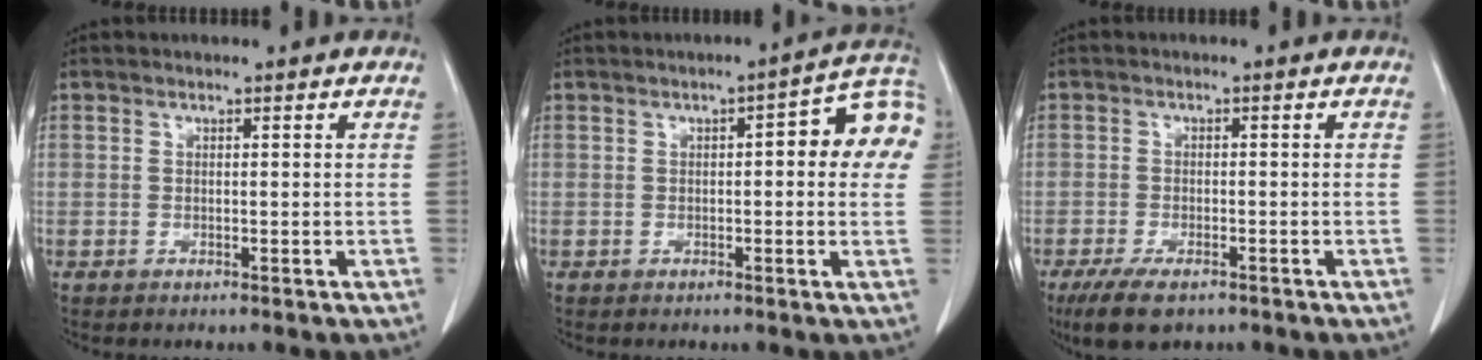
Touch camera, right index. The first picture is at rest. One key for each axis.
{"total": 9.3, "fx": 1.6, "fy": 2.4, "fz": 8.8, "tx": -0.102, "ty": 0.028, "tz": 0.011}
{"total": 5.9, "fx": -4.2, "fy": 2.4, "fz": 3.5, "tx": -0.067, "ty": -0.008, "tz": -0.069}